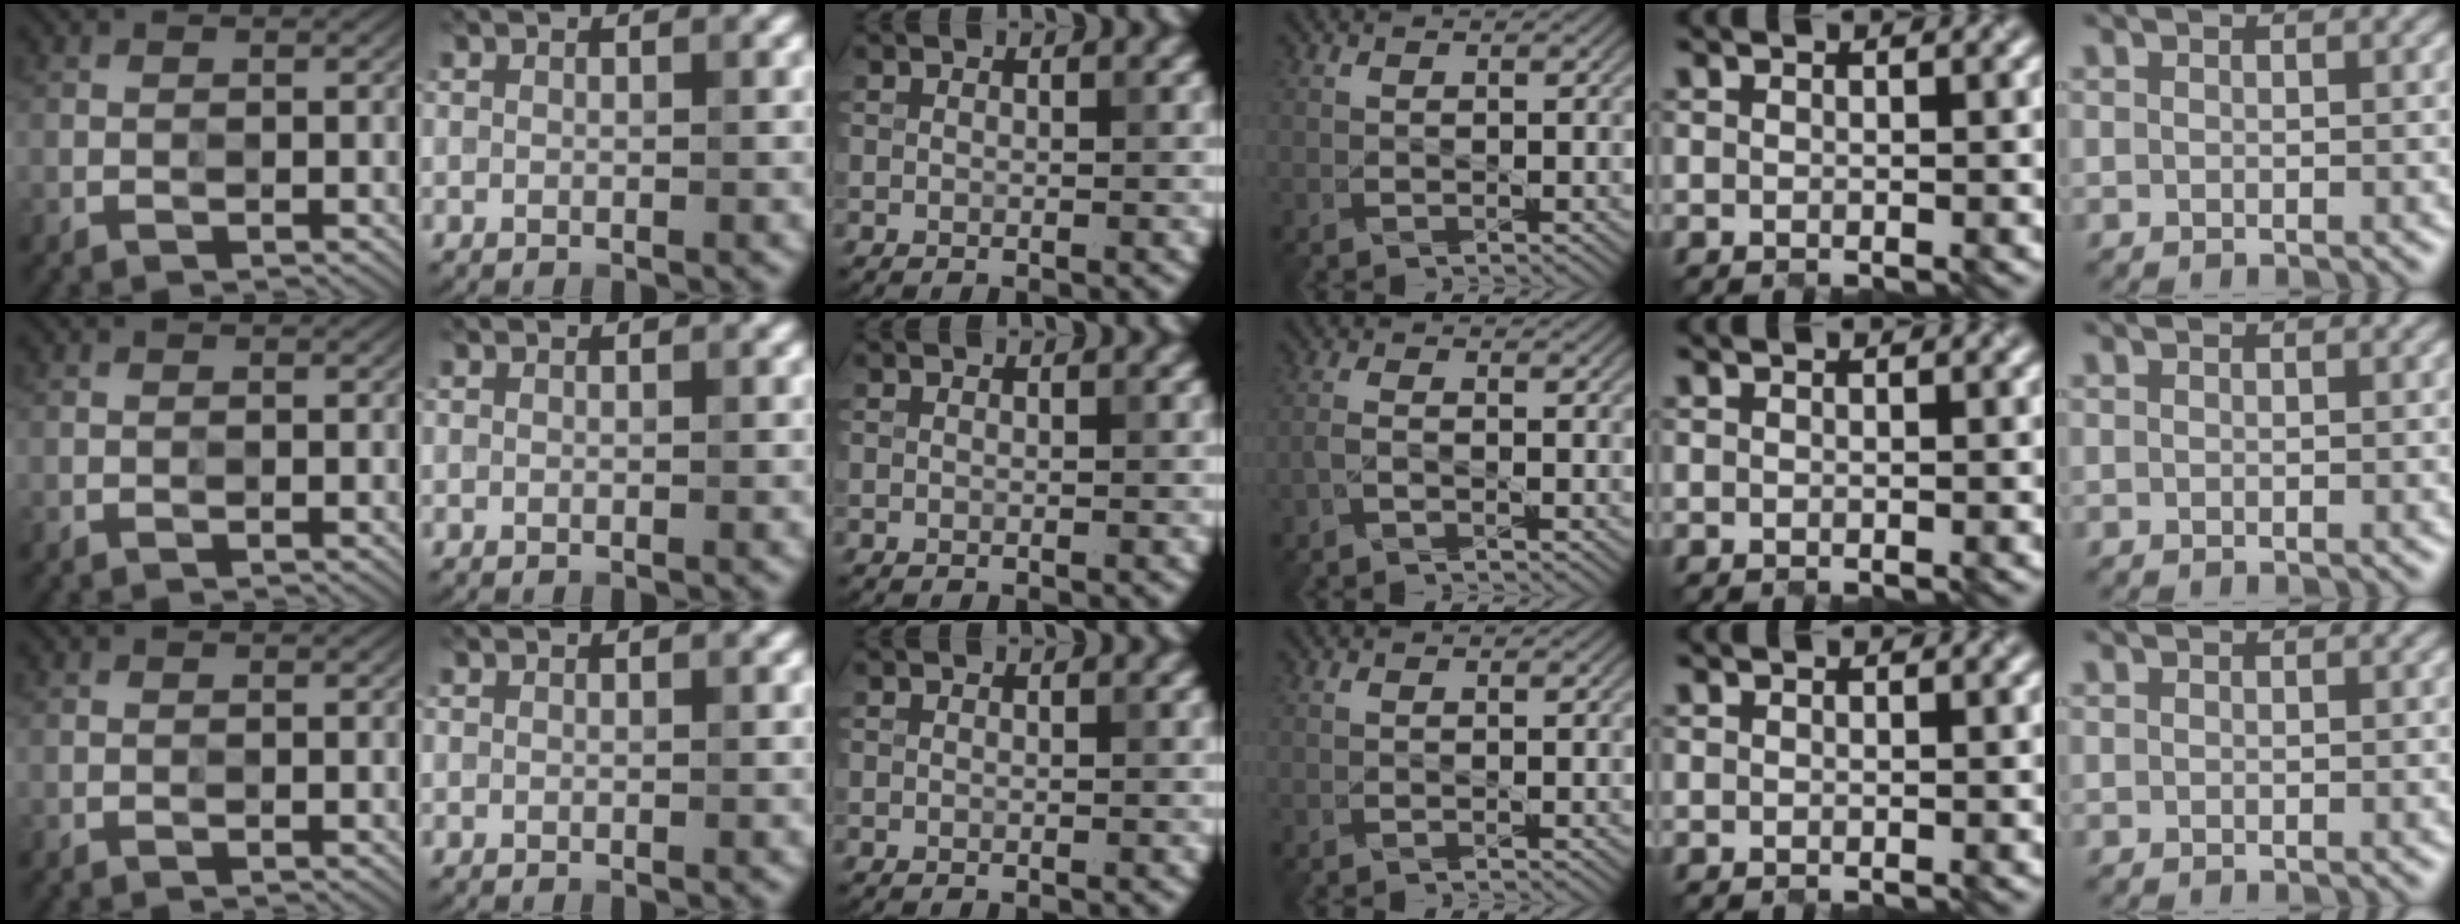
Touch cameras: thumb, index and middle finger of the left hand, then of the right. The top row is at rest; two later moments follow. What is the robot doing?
{"motion": "close", "object": "laptop"}